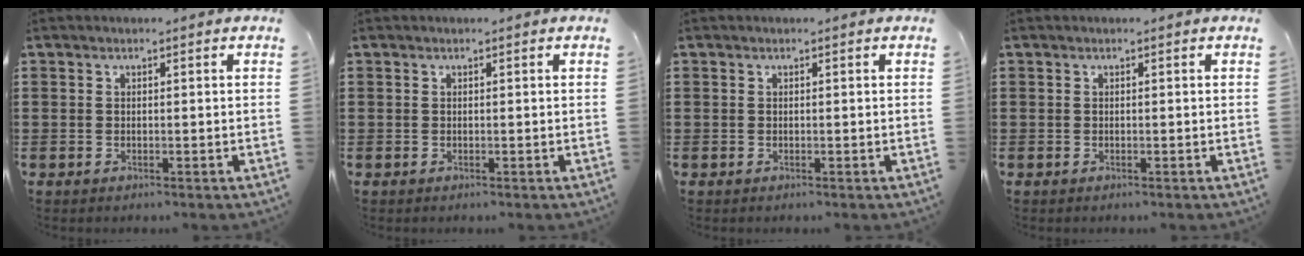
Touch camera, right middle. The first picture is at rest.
{"total": 0.0}
{"total": 0.0}
{"total": 0.0}